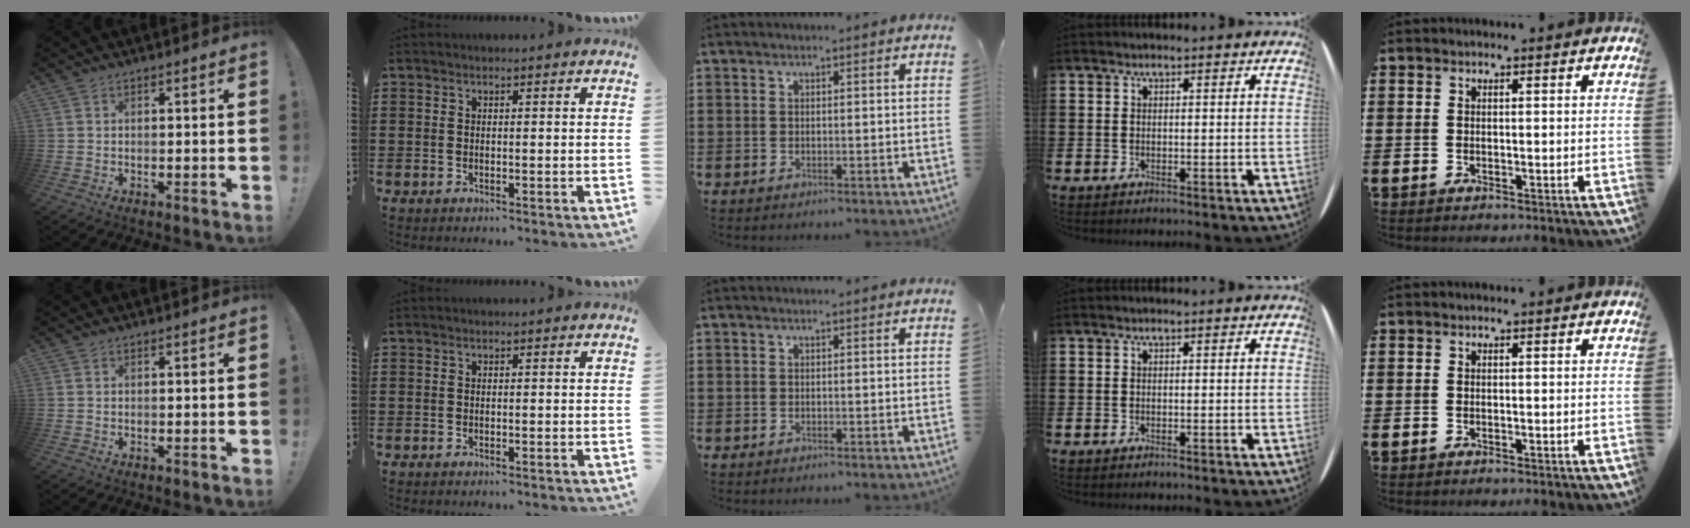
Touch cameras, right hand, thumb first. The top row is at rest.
{}